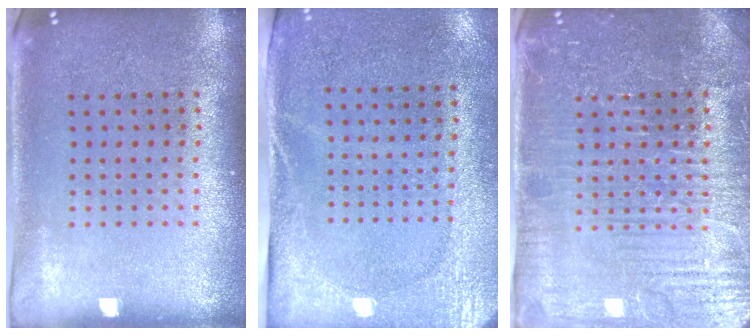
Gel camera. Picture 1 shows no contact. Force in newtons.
{"total": 2.7, "press": 2.2, "slide": 1.5}
{"total": 4.7, "press": 4.6, "slide": 1.3}